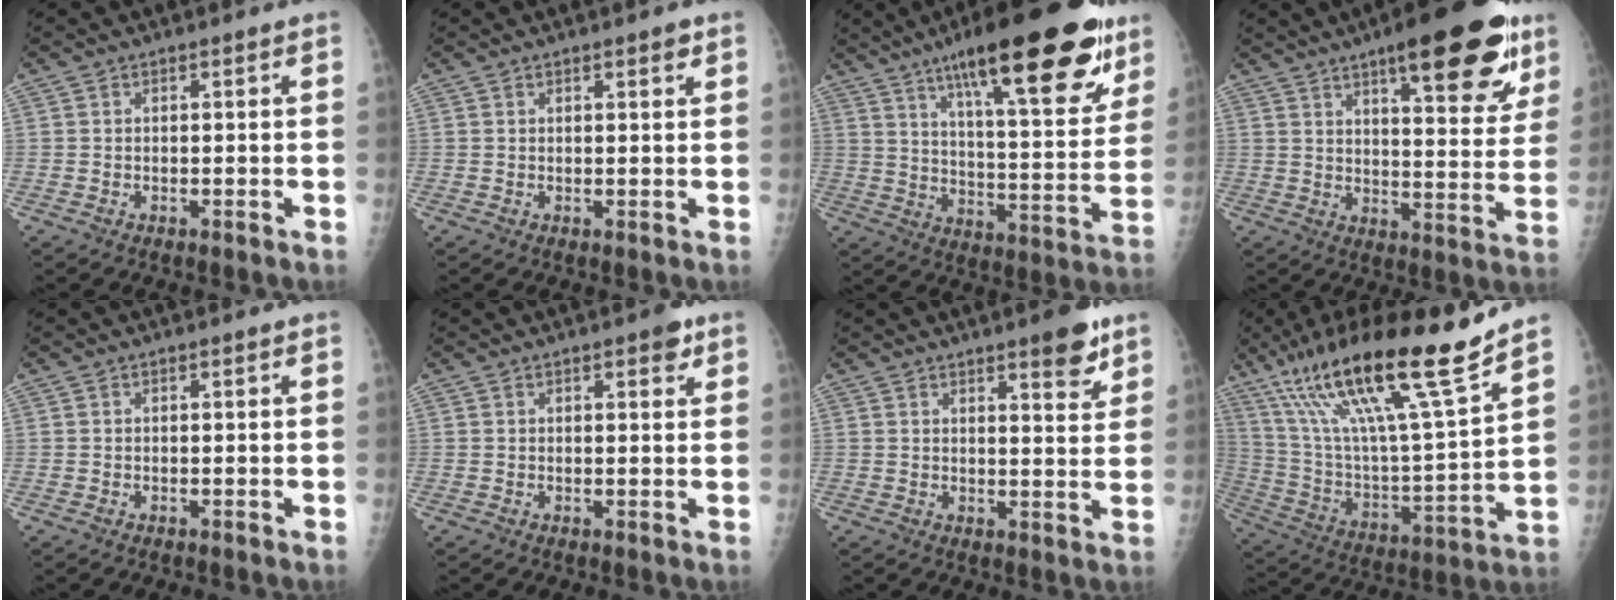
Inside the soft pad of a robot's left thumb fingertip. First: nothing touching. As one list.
[{"total": 1.5, "force": [1.0, 0.4, 1.1], "torque": [-0.011, -0.004, 0.013]}, {"total": 27.4, "force": [16.2, 7.5, 20.8], "torque": [-0.276, -0.041, 0.243]}, {"total": 21.7, "force": [12.5, 6.5, 16.4], "torque": [-0.189, -0.040, 0.173]}, {"total": 0.0}, {"total": 2.9, "force": [1.7, 1.1, 2.1], "torque": [-0.017, -0.004, 0.017]}, {"total": 6.7, "force": [4.4, 1.9, 4.8], "torque": [-0.048, -0.025, 0.055]}, {"total": 25.5, "force": [17.3, 2.9, 18.5], "torque": [-0.315, -0.057, 0.310]}]